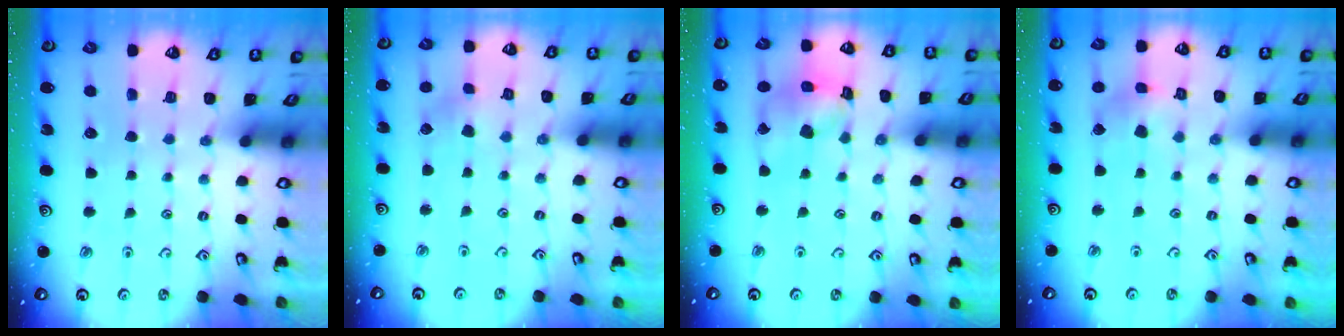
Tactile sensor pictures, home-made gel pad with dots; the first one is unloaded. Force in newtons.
{"total": 2.5, "press": 2.5, "slide": 0.4}
{"total": 12.7, "press": 12.6, "slide": 1.5}
{"total": 5.1, "press": 5.0, "slide": 0.5}